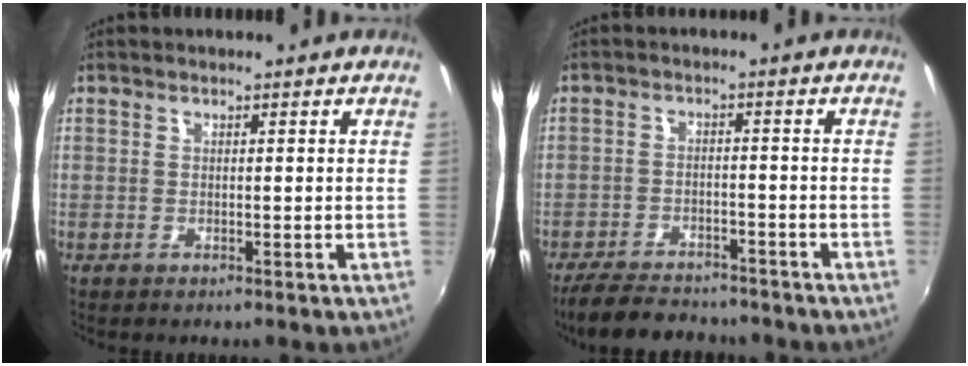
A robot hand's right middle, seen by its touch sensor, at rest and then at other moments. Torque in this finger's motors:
{"motor_torque": [1.06, -1.08, 0.20, 0.07]}